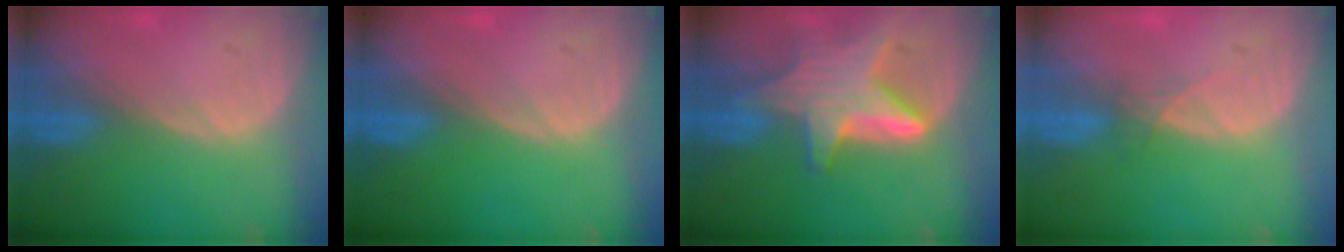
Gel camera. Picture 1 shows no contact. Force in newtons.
{"total": 0.0}
{"total": 8.4, "press": 8.3, "slide": 0.6}
{"total": 1.1, "press": 1.1, "slide": 0.2}